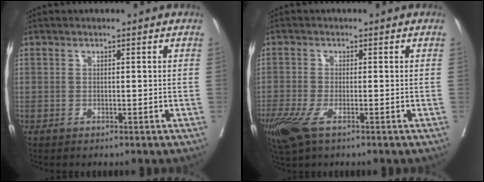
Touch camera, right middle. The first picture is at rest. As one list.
[{"total": 6.4, "force": [-3.7, 2.1, 4.8], "torque": [-0.100, -0.020, -0.071]}]